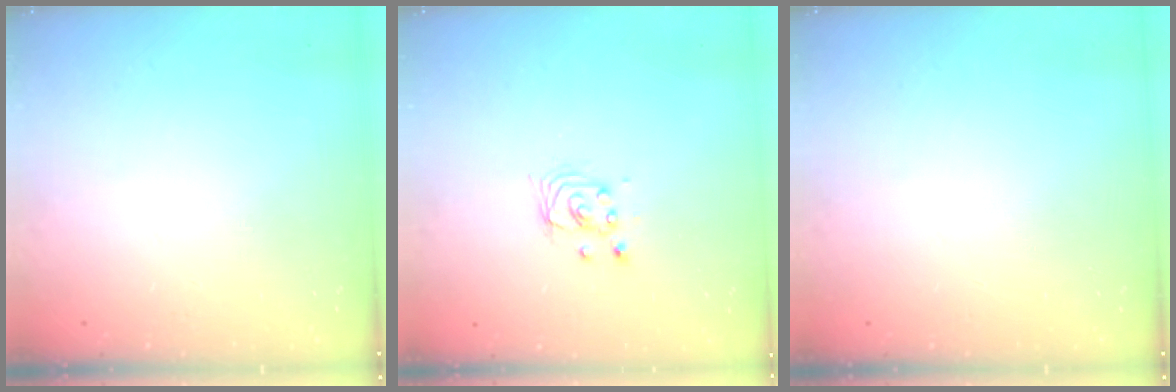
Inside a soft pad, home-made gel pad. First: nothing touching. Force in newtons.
{"total": 2.9, "press": 2.9, "slide": 0.2}
{"total": 0.0}